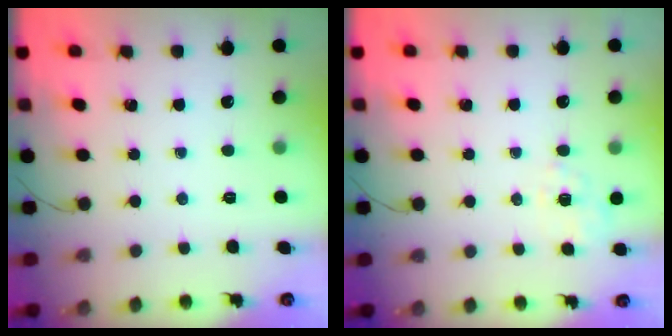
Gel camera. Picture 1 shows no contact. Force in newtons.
{"total": 2.5, "press": 1.8, "slide": 1.7}